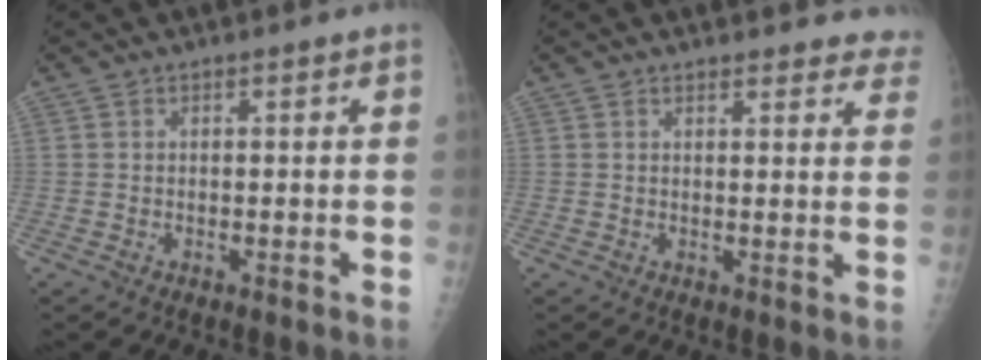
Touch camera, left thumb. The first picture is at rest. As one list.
[{"total": 7.9, "force": [7.3, 2.6, 1.5], "torque": [0.033, -0.025, 0.059]}]